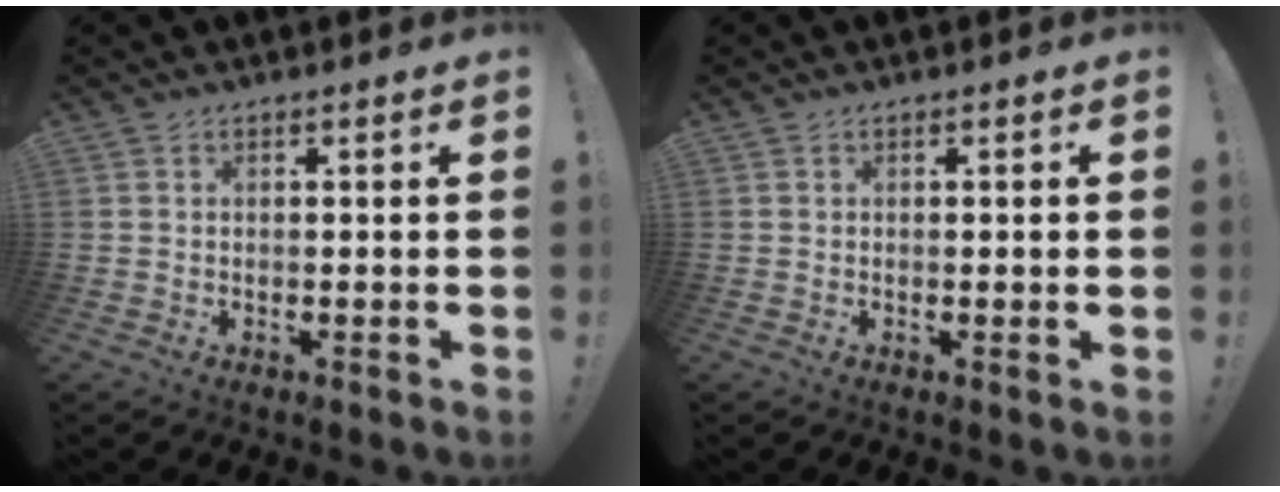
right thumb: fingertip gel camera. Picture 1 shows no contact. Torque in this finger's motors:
{"motor_torque": [-0.02, -0.24, -0.09, 0.17, -0.01]}